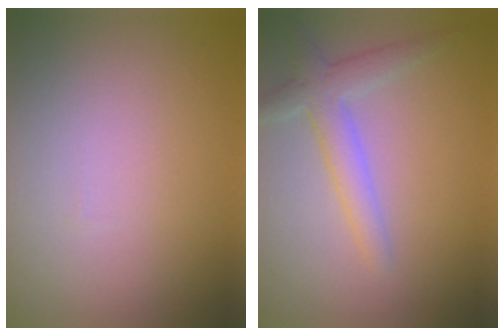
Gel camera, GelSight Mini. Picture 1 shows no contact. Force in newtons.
{"total": 3.1, "press": 3.1, "slide": 0.2}